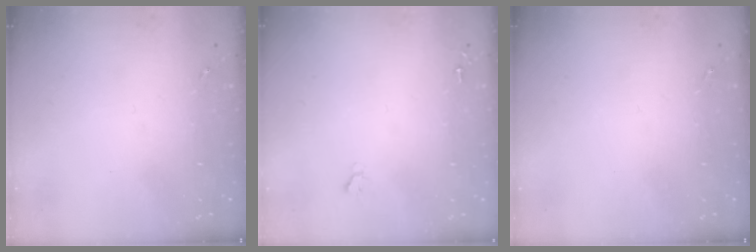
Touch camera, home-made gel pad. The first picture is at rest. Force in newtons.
{"total": 1.6, "press": 1.6, "slide": 0.2}
{"total": 0.0}